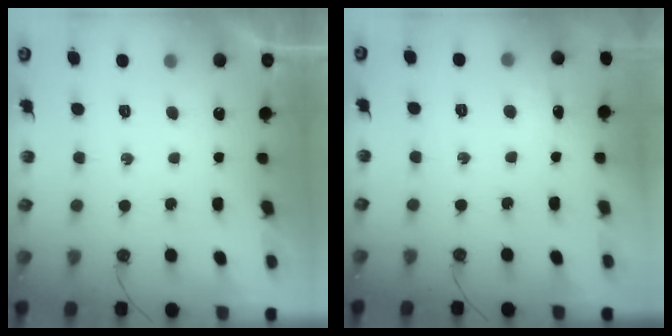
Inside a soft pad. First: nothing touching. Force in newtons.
{"total": 5.1, "press": 5.1, "slide": 0.7}